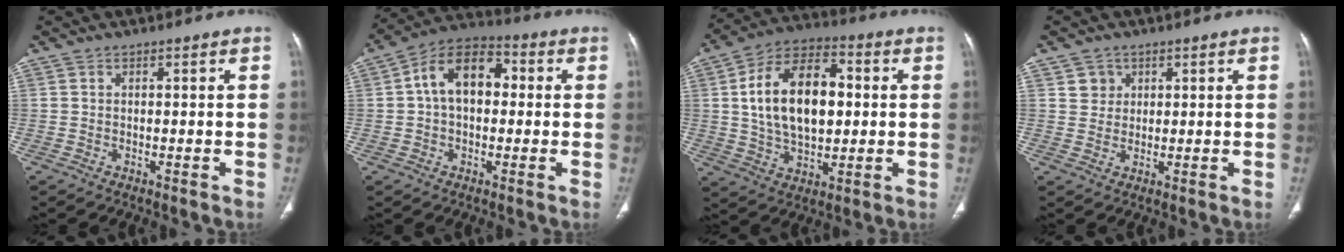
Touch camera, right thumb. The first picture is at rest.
{"total": 12.2, "force": [1.3, 8.0, 9.1], "torque": [-0.131, 0.033, 0.008]}
{"total": 18.6, "force": [2.2, 11.0, 14.8], "torque": [-0.233, 0.015, 0.035]}
{"total": 3.1, "force": [1.4, 2.7, 0.4], "torque": [0.010, -0.008, 0.023]}